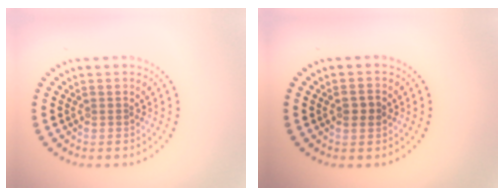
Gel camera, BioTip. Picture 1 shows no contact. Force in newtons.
{"total": 1.6, "press": 1.6, "slide": 0.1}